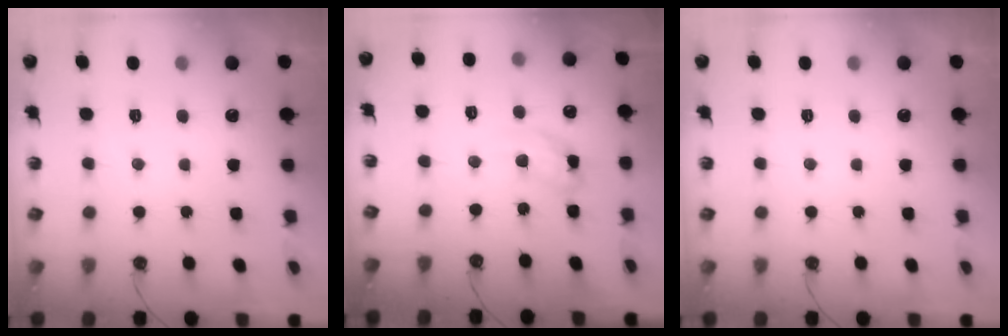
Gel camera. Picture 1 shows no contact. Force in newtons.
{"total": 11.1, "press": 11.0, "slide": 0.7}
{"total": 0.0}